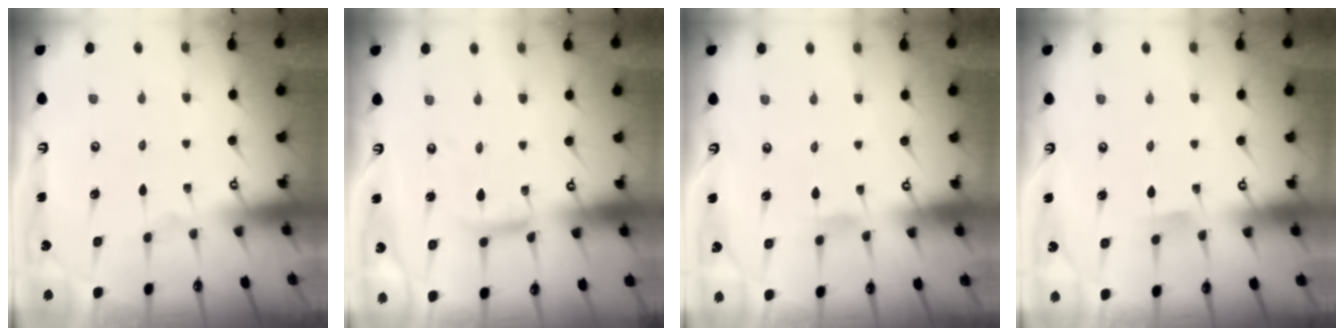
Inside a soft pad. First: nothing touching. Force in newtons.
{"total": 8.3, "press": 8.3, "slide": 0.6}
{"total": 3.8, "press": 3.8, "slide": 0.5}
{"total": 3.6, "press": 3.5, "slide": 0.6}